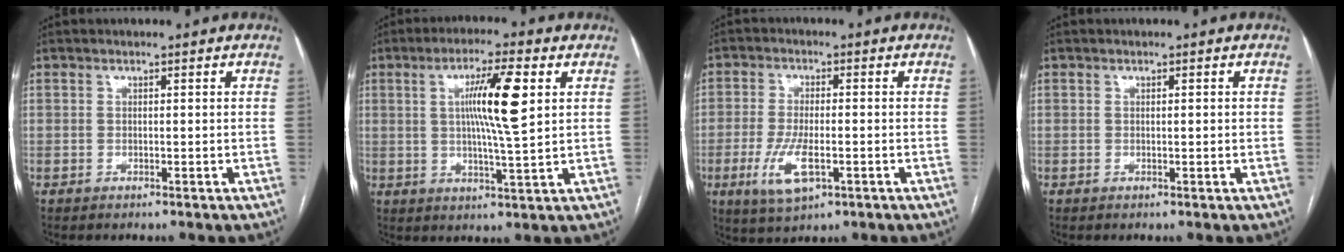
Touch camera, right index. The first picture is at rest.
{"total": 9.8, "force": [2.4, 0.1, 9.5], "torque": [-0.166, 0.002, 0.040]}
{"total": 7.4, "force": [-2.6, 2.6, 6.5], "torque": [-0.137, -0.011, -0.040]}
{"total": 0.7, "force": [0.1, 0.1, 0.7], "torque": [-0.013, 0.001, 0.002]}